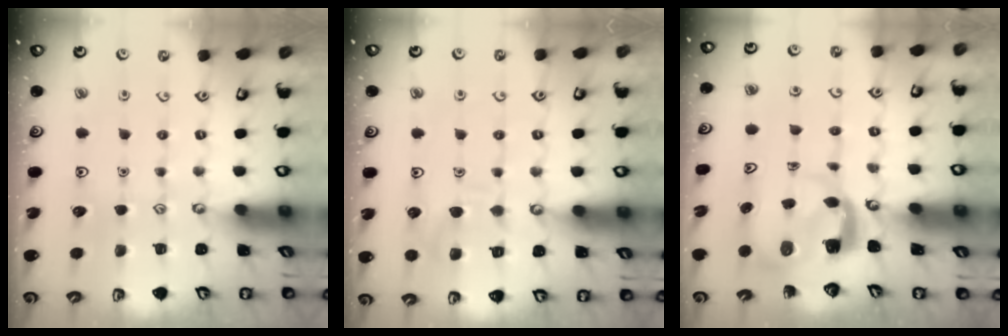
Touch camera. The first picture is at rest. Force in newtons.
{"total": 7.7, "press": 7.6, "slide": 0.7}
{"total": 3.9, "press": 3.8, "slide": 0.5}